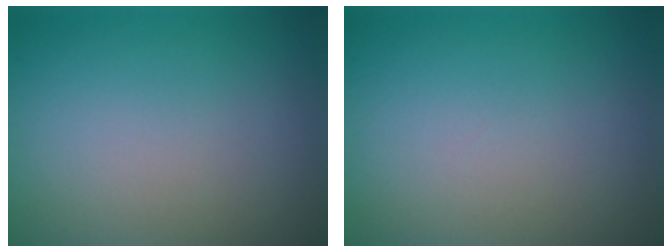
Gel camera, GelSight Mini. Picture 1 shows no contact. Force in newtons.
{"total": 0.0}